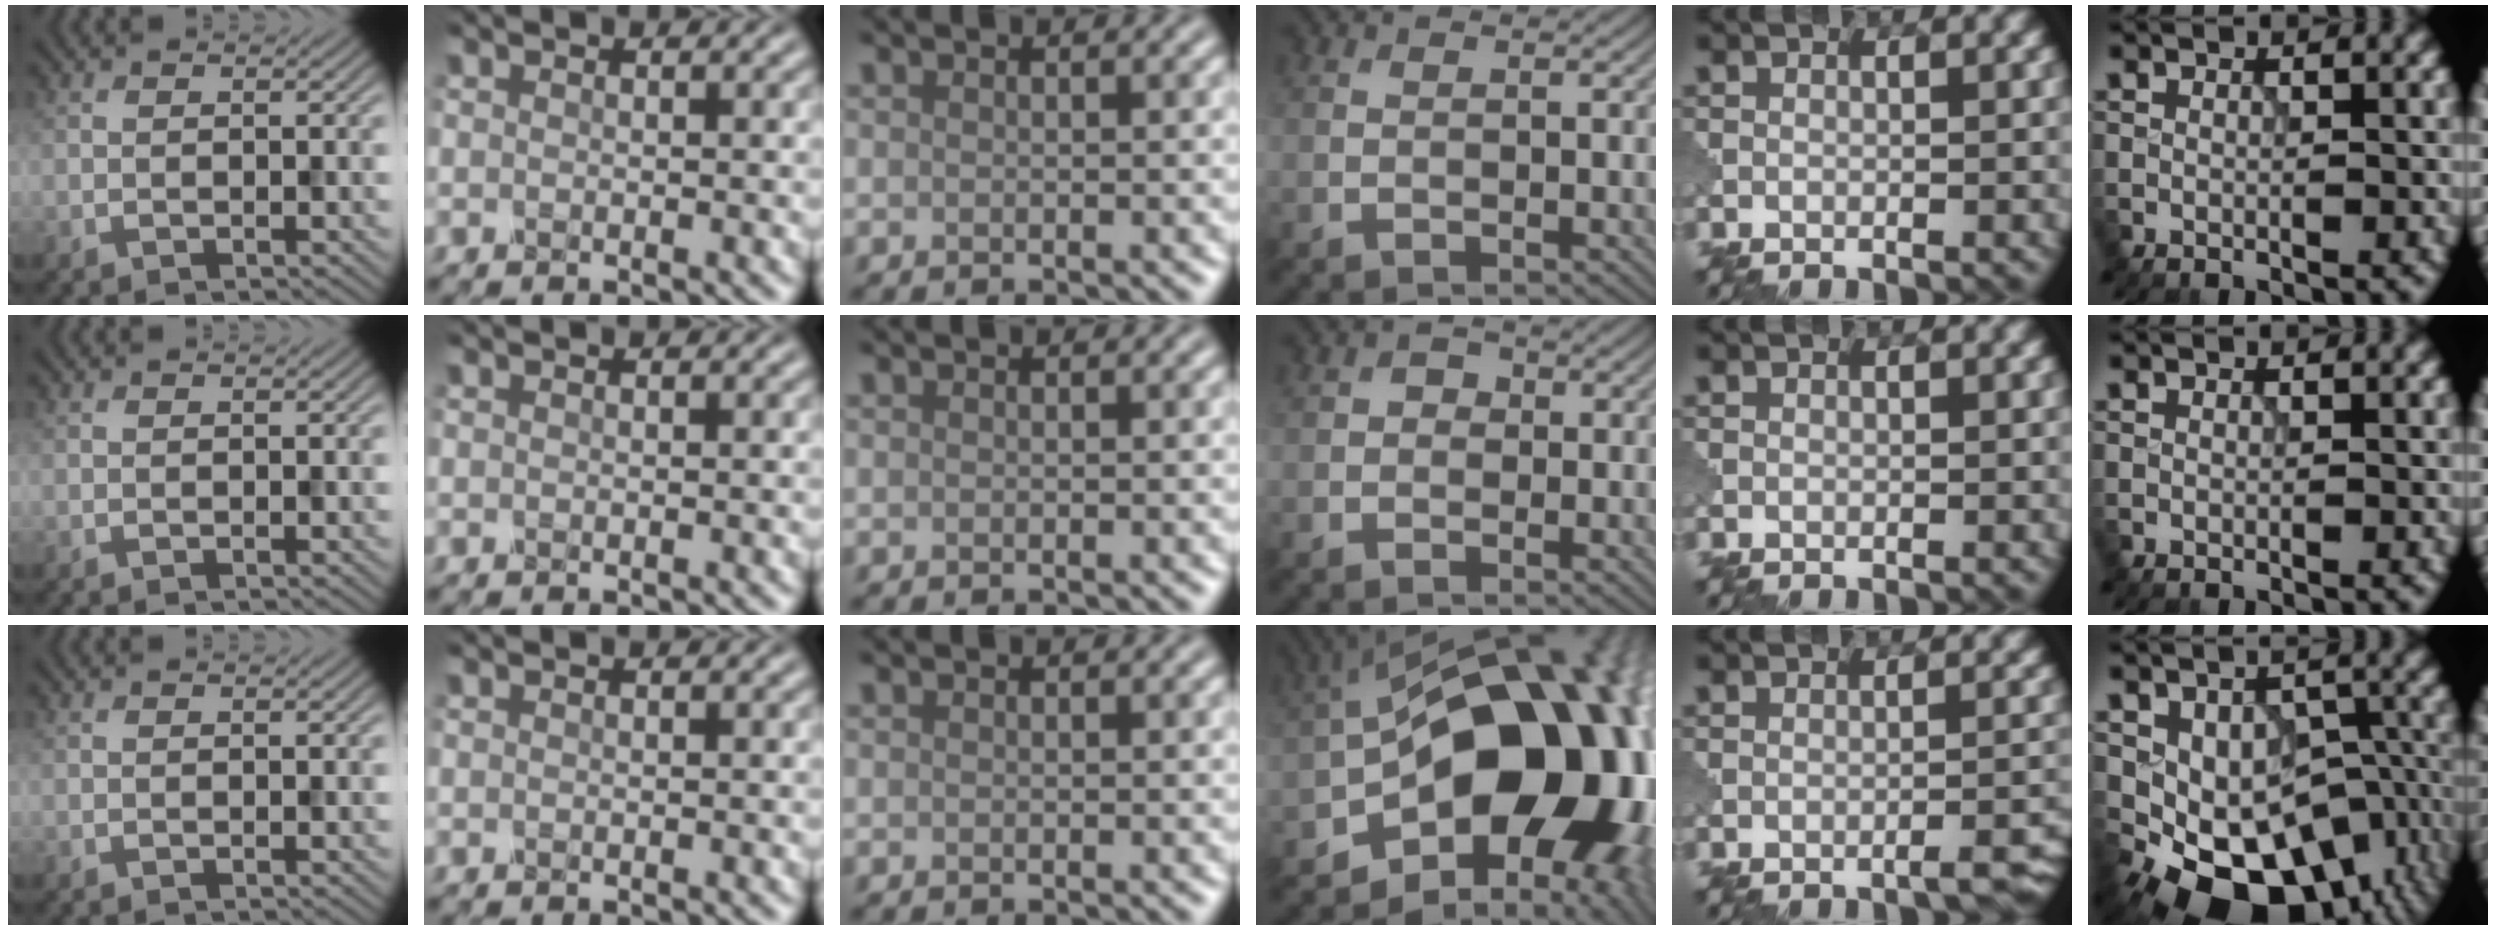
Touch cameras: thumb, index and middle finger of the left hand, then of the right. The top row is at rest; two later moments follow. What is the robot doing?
{"motion": "shake", "object": "plastic piggy bank"}